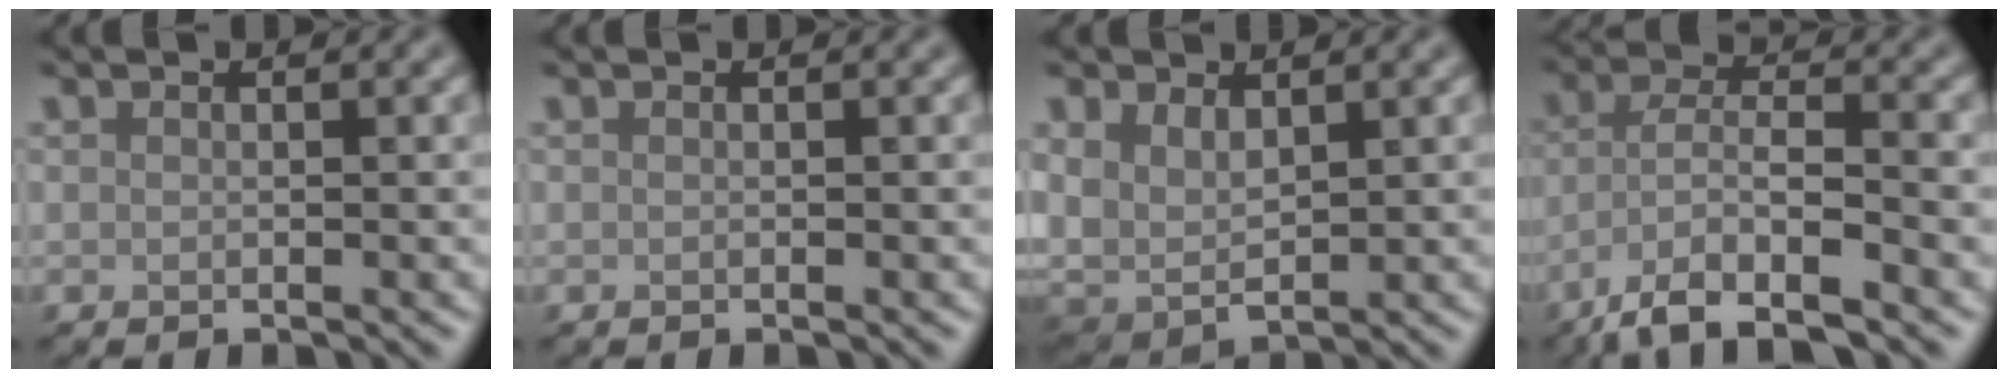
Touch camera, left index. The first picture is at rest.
{"total": 0.0}
{"total": 4.7, "force": [1.7, 3.0, 3.1], "torque": [-0.072, -0.008, 0.033]}
{"total": 7.3, "force": [-4.6, 2.0, 5.3], "torque": [-0.097, 0.000, -0.090]}